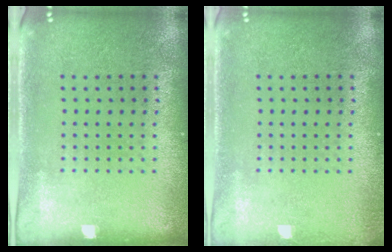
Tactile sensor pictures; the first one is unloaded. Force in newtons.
{"total": 0.7, "press": 0.7, "slide": 0.2}